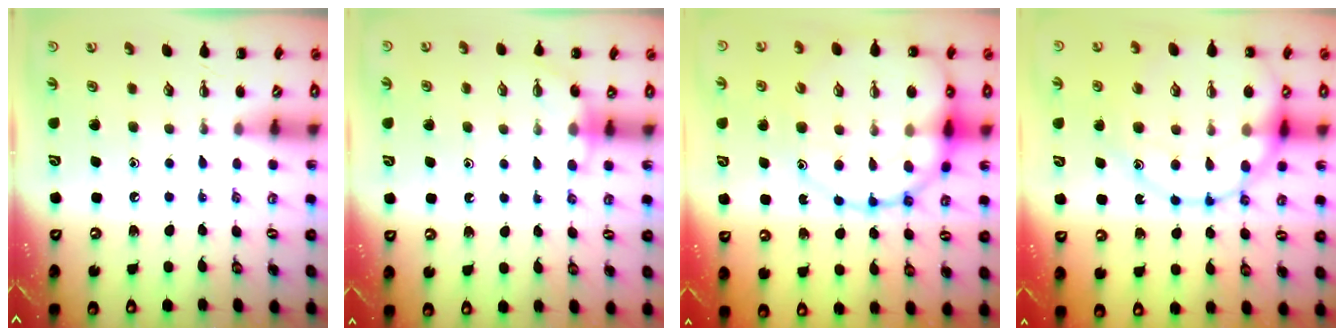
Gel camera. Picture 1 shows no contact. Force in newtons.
{"total": 5.9, "press": 5.7, "slide": 1.5}
{"total": 23.2, "press": 23.0, "slide": 3.4}
{"total": 22.8, "press": 22.7, "slide": 2.9}